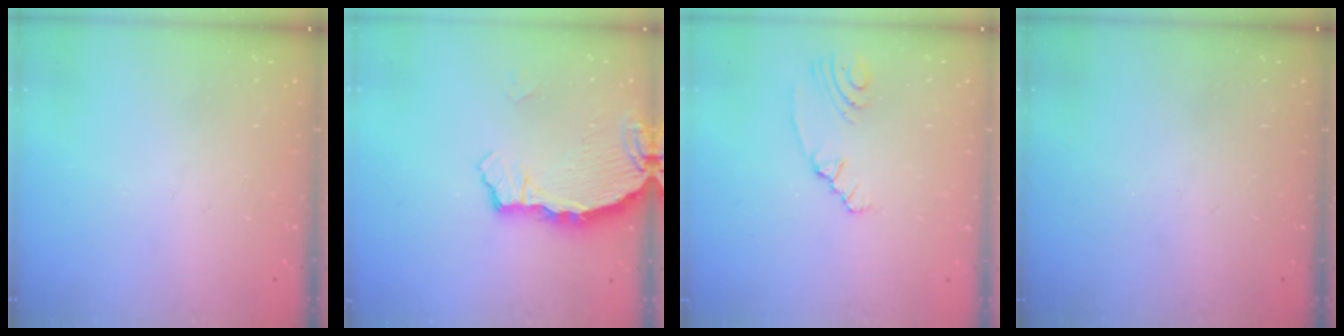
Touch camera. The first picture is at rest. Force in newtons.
{"total": 3.4, "press": 3.3, "slide": 0.4}
{"total": 2.8, "press": 2.3, "slide": 1.7}
{"total": 0.0}